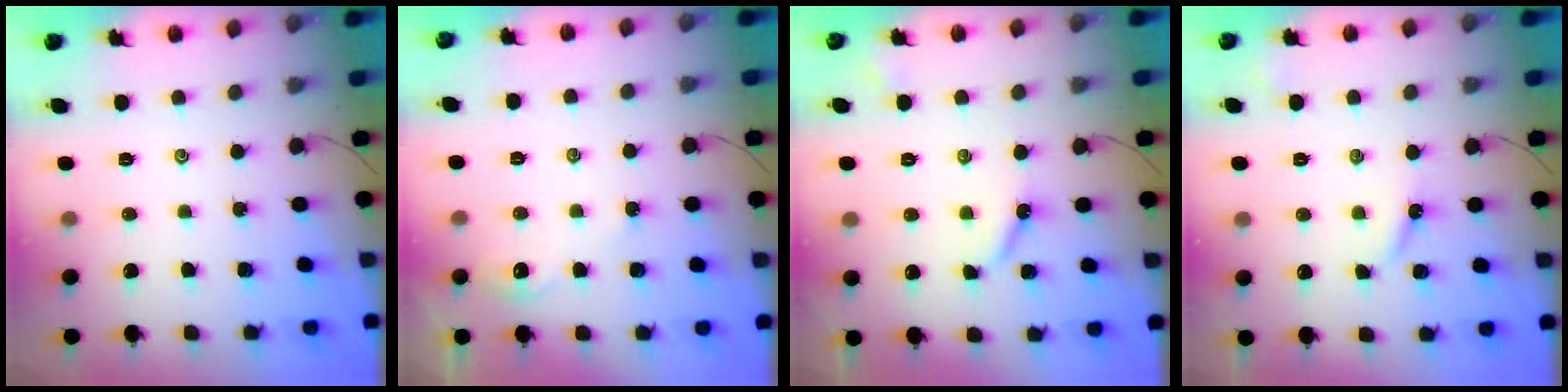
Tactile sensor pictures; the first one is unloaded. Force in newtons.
{"total": 3.0, "press": 3.0, "slide": 0.6}
{"total": 5.6, "press": 5.6, "slide": 0.5}
{"total": 3.7, "press": 3.7, "slide": 0.5}